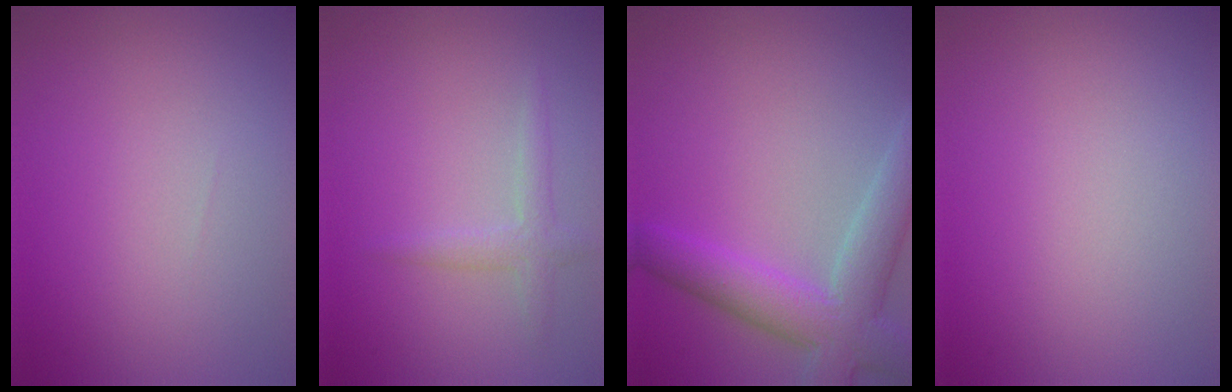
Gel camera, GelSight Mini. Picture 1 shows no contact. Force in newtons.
{"total": 1.7, "press": 1.7, "slide": 0.1}
{"total": 6.3, "press": 6.3, "slide": 0.5}
{"total": 0.0}